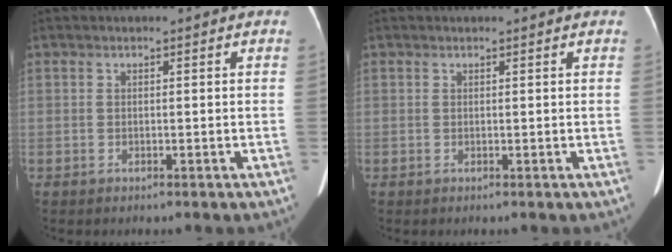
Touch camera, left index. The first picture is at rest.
{"total": 1.2, "force": [1.2, 0.1, 0.3], "torque": [-0.009, 0.011, 0.015]}